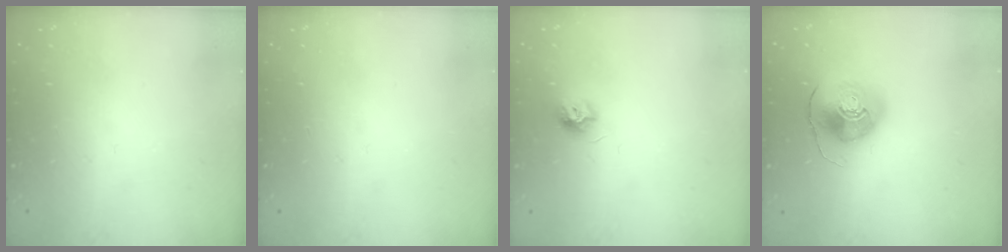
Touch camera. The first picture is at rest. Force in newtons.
{"total": 0.0}
{"total": 7.6, "press": 7.6, "slide": 0.2}
{"total": 10.3, "press": 10.2, "slide": 1.5}